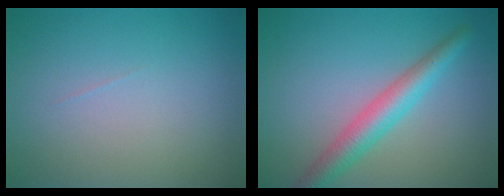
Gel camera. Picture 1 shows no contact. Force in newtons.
{"total": 3.9, "press": 3.9, "slide": 0.1}